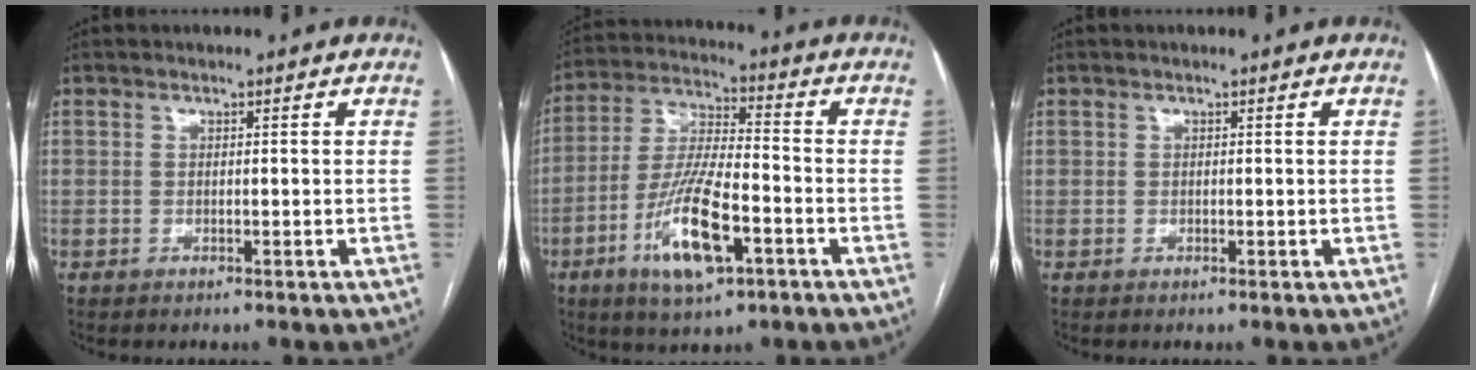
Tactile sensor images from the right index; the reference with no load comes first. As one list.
[{"total": 13.0, "force": [-5.4, 3.1, 11.4], "torque": [-0.228, -0.010, -0.096]}, {"total": 0.0}]